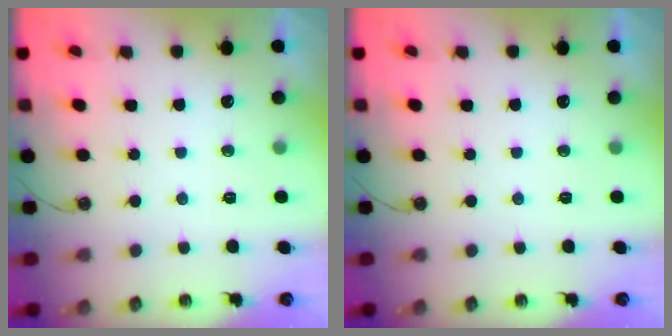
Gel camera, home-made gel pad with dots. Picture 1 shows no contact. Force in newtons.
{"total": 0.0}